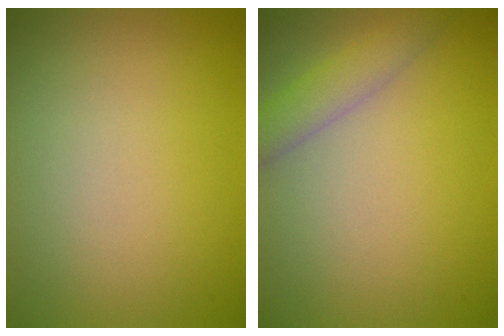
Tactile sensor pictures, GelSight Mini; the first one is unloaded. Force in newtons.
{"total": 2.8, "press": 2.8, "slide": 0.2}